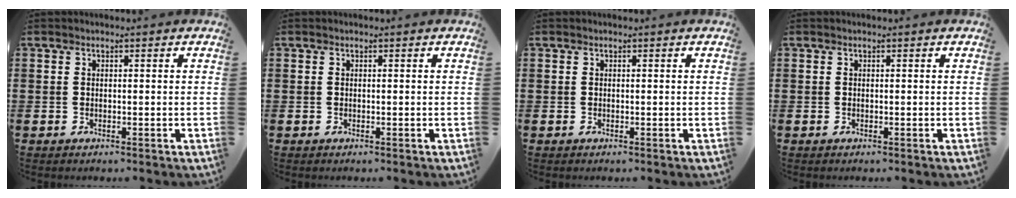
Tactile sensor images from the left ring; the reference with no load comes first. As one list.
[{"total": 0.0}, {"total": 0.0}, {"total": 0.0}]